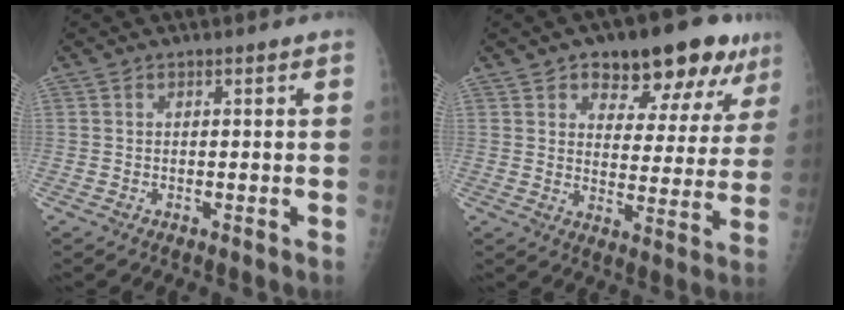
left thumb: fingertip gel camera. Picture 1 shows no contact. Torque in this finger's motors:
{"motor_torque": [0.32, 0.41, 0.16, -0.02, -0.01]}